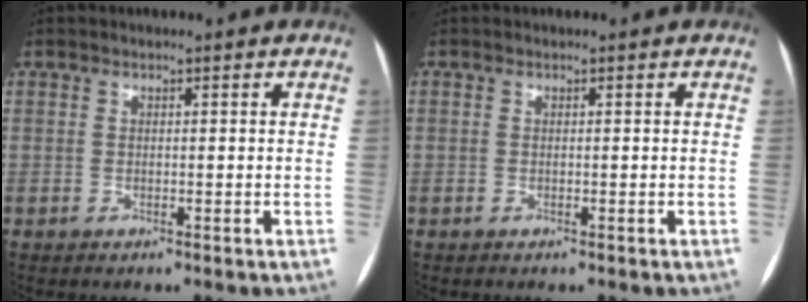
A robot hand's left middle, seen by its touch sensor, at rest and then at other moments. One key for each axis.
{"total": 0.0}